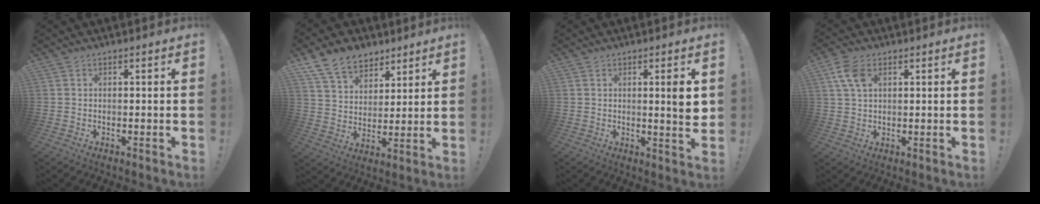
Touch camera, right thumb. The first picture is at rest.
{"total": 12.9, "force": [9.0, 8.3, 4.2], "torque": [-0.082, -0.058, 0.176]}
{"total": 5.0, "force": [1.1, 0.2, 4.9], "torque": [-0.061, -0.012, 0.008]}
{"total": 7.1, "force": [2.8, 4.2, 5.0], "torque": [-0.098, 0.002, 0.055]}